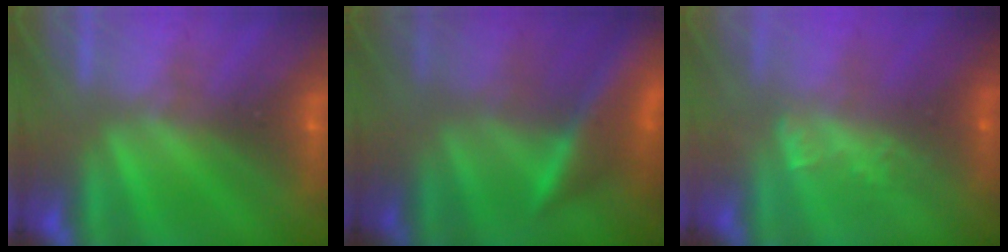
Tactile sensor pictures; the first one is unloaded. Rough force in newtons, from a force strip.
{"total": 7.0}
{"total": 2.2}